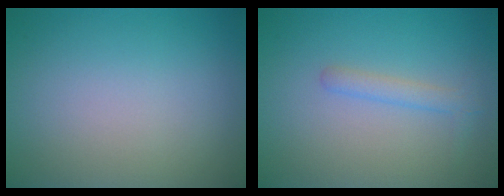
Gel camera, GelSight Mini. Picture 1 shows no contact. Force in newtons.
{"total": 1.6, "press": 1.6, "slide": 0.1}